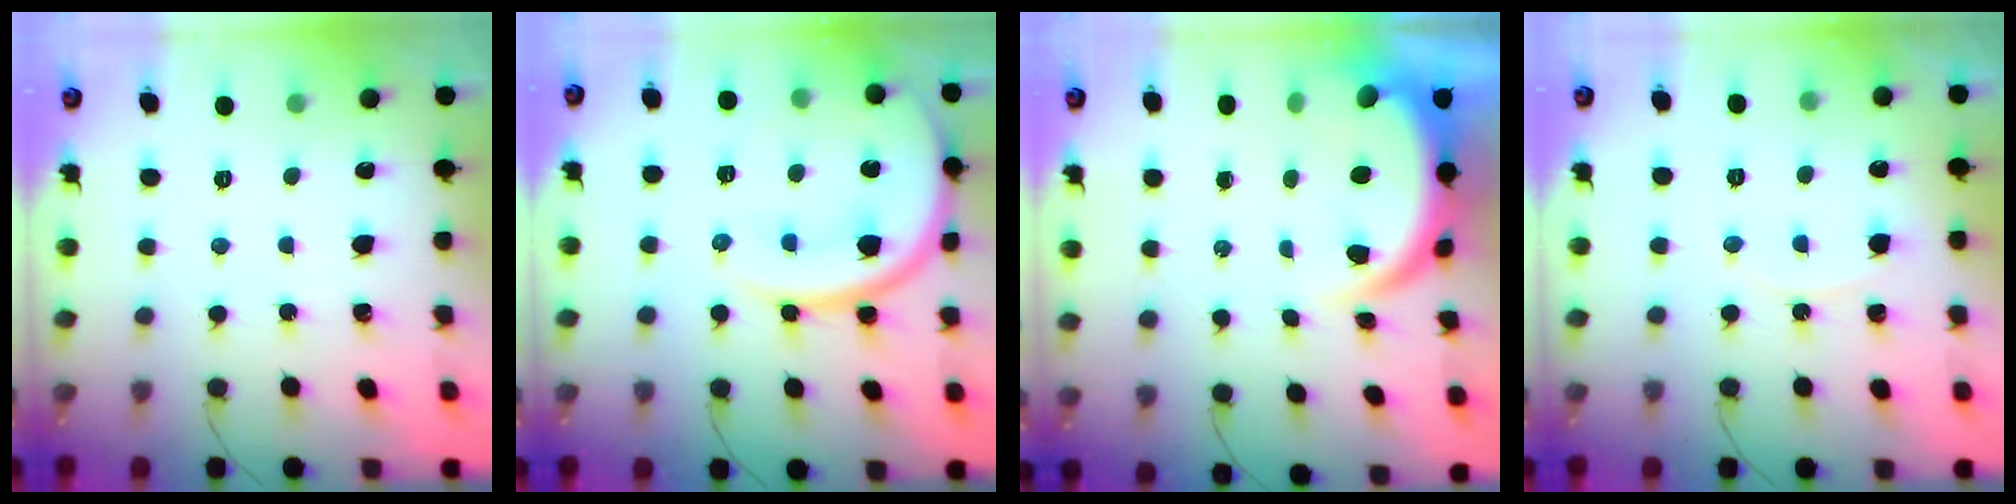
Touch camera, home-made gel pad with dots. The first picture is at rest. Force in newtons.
{"total": 18.1, "press": 18.0, "slide": 2.4}
{"total": 6.3, "press": 6.3, "slide": 0.6}
{"total": 4.9, "press": 4.8, "slide": 0.5}